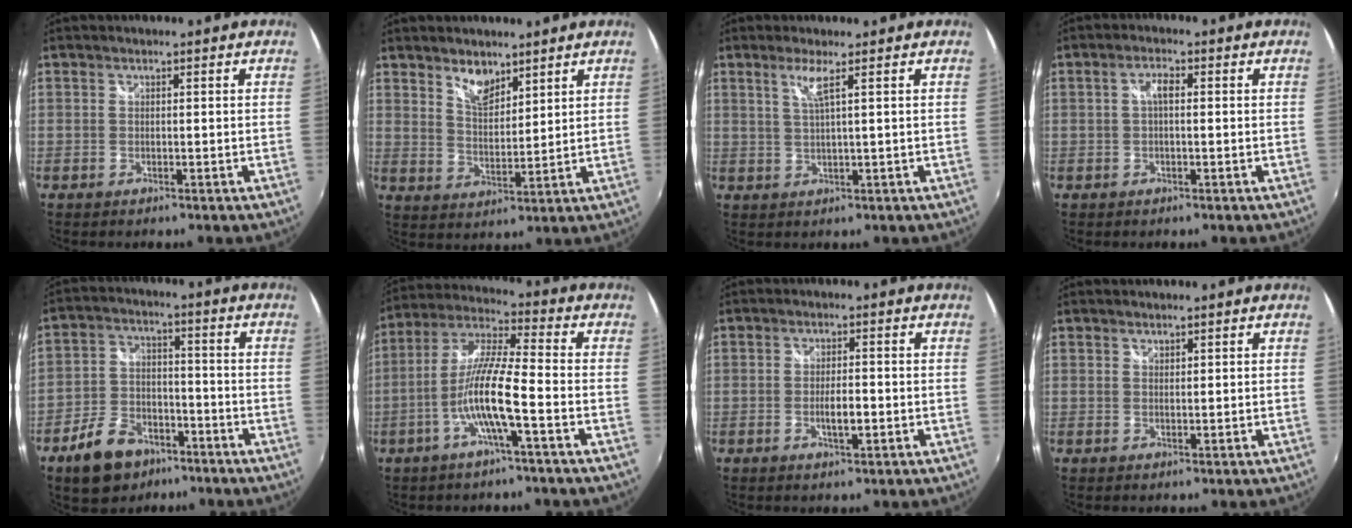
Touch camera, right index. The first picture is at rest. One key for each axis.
{"total": 5.5, "fx": 4.2, "fy": 2.4, "fz": 2.7, "tx": -0.040, "ty": 0.001, "tz": 0.075}
{"total": 3.0, "fx": 1.5, "fy": -0.6, "fz": 2.6, "tx": -0.050, "ty": -0.005, "tz": 0.032}
{"total": 2.3, "fx": 0.1, "fy": 0.9, "fz": 2.2, "tx": -0.042, "ty": 0.008, "tz": -0.001}
{"total": 11.3, "fx": -7.2, "fy": 6.9, "fz": 5.4, "tx": -0.132, "ty": 0.015, "tz": -0.115}
{"total": 10.9, "fx": -4.1, "fy": 0.4, "fz": 10.1, "tx": -0.207, "ty": 0.004, "tz": -0.081}
{"total": 3.4, "fx": -1.0, "fy": 0.9, "fz": 3.2, "tx": -0.057, "ty": -0.003, "tz": -0.016}
{"total": 0.6, "fx": 0.5, "fy": 0.2, "fz": 0.0, "tx": 0.001, "ty": 0.000, "tz": 0.010}